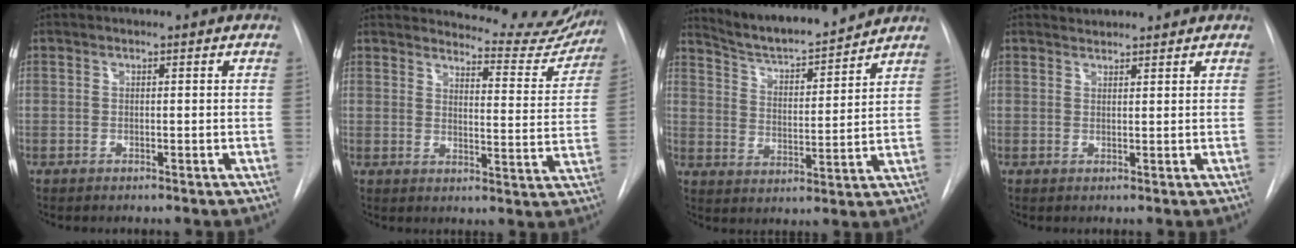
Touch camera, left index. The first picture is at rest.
{"total": 14.4, "force": [13.9, 2.7, 2.2], "torque": [-0.011, -0.064, 0.149]}
{"total": 12.4, "force": [11.8, 0.9, 3.7], "torque": [-0.065, -0.002, 0.193]}
{"total": 2.1, "force": [2.1, 0.3, -0.1], "torque": [-0.005, 0.018, 0.036]}